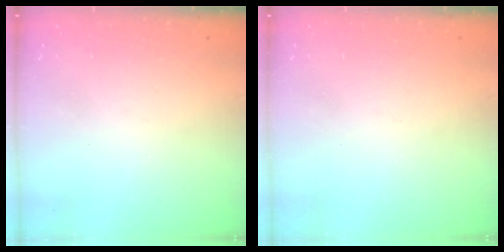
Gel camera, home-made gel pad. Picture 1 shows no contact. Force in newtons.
{"total": 0.7, "press": 0.7, "slide": 0.1}